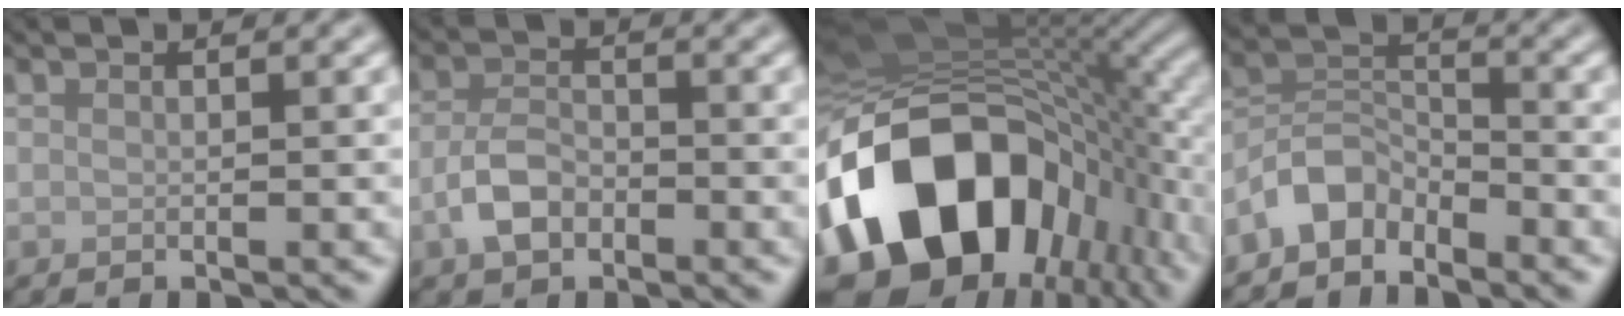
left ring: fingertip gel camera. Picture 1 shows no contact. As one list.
[{"total": 3.2, "force": [-1.5, 1.9, 2.1], "torque": [-0.041, 0.003, -0.036]}, {"total": 18.1, "force": [-6.3, 11.9, 12.1], "torque": [-0.220, -0.018, -0.106]}, {"total": 4.2, "force": [-3.3, 2.1, 1.5], "torque": [-0.022, 0.010, -0.076]}]